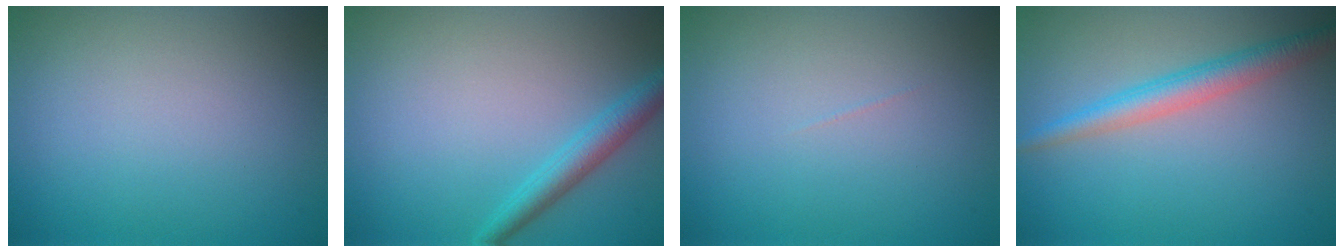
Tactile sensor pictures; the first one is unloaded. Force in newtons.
{"total": 2.6, "press": 2.6, "slide": 0.1}
{"total": 0.0}
{"total": 3.2, "press": 3.2, "slide": 0.1}